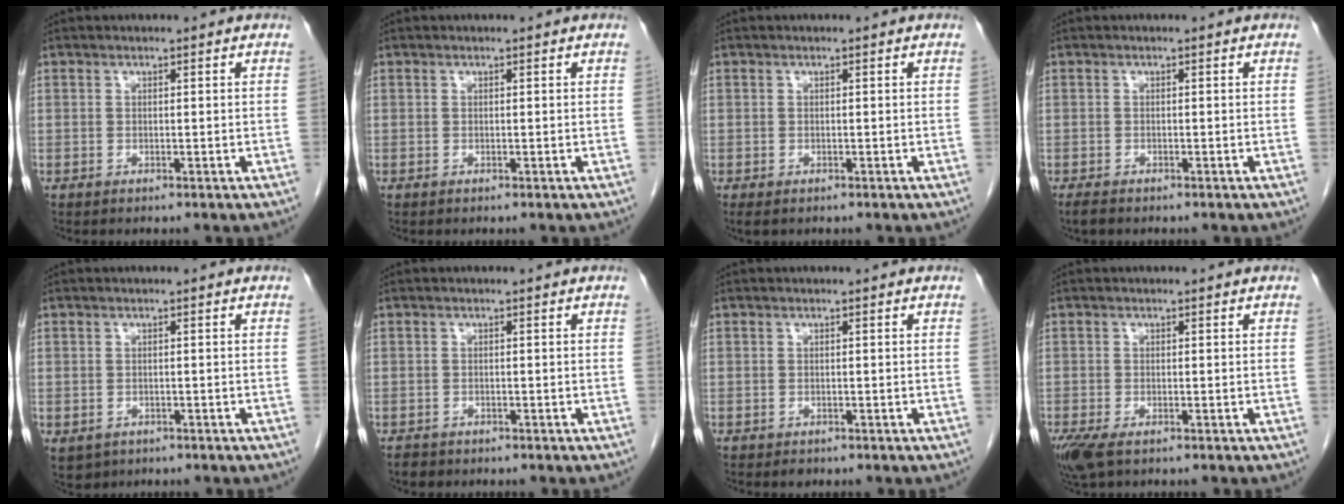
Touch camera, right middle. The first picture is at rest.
{"total": 0.0}
{"total": 1.2, "force": [-0.8, 0.7, 0.6], "torque": [-0.006, 0.000, -0.007]}
{"total": 1.4, "force": [-1.2, 0.5, 0.7], "torque": [-0.019, -0.003, -0.018]}
{"total": 3.3, "force": [-1.7, 2.6, 1.0], "torque": [-0.014, 0.000, -0.019]}
{"total": 1.5, "force": [-1.2, 0.9, 0.2], "torque": [-0.009, 0.001, -0.017]}
{"total": 0.8, "force": [-0.6, 0.5, 0.2], "torque": [-0.004, 0.000, -0.006]}
{"total": 4.5, "force": [-2.8, 1.8, 3.1], "torque": [-0.068, -0.013, -0.048]}